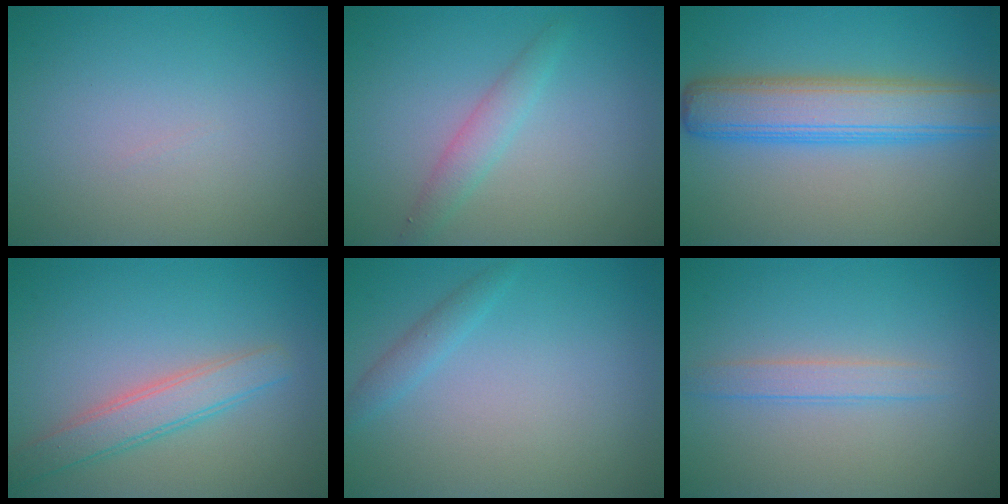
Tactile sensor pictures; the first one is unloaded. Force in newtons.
{"total": 1.9, "press": 1.9, "slide": 0.1}
{"total": 6.9, "press": 6.9, "slide": 0.1}
{"total": 3.3, "press": 3.3, "slide": 0.2}
{"total": 1.3, "press": 1.3, "slide": 0.1}
{"total": 1.8, "press": 1.7, "slide": 0.2}